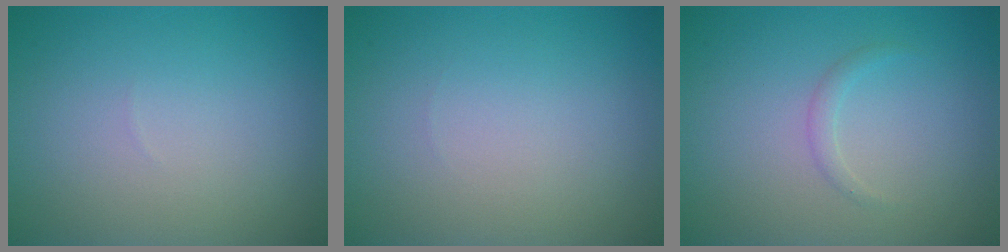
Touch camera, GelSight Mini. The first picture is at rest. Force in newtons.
{"total": 0.0}
{"total": 0.9, "press": 0.9, "slide": 0.0}